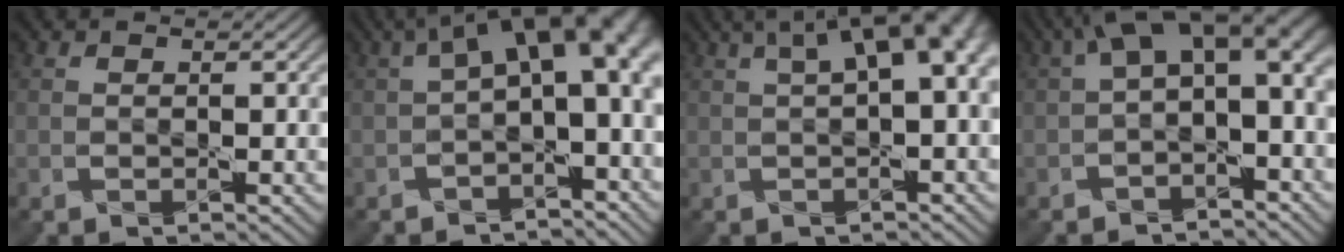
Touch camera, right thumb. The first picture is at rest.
{"total": 12.6, "force": [1.3, 6.3, 10.8], "torque": [-0.162, 0.000, 0.029]}
{"total": 7.8, "force": [1.9, 2.5, 7.1], "torque": [-0.102, 0.022, 0.031]}
{"total": 10.4, "force": [1.1, 5.5, 8.8], "torque": [-0.144, -0.001, 0.021]}